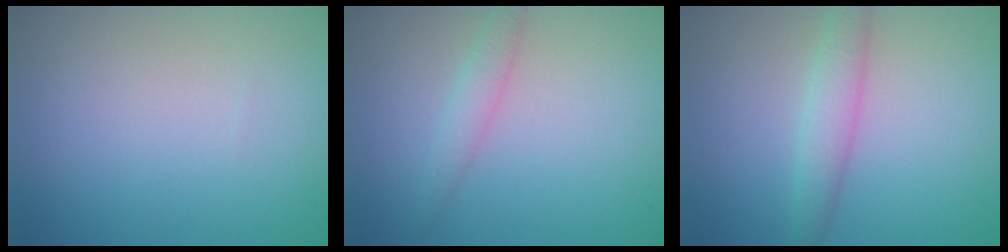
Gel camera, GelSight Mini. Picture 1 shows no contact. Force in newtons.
{"total": 1.6, "press": 1.6, "slide": 0.0}
{"total": 2.6, "press": 2.6, "slide": 0.0}